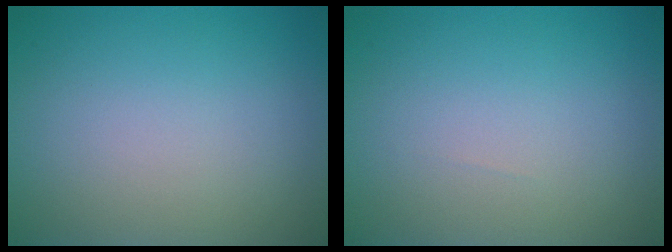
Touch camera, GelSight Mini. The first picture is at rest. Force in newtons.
{"total": 0.0}